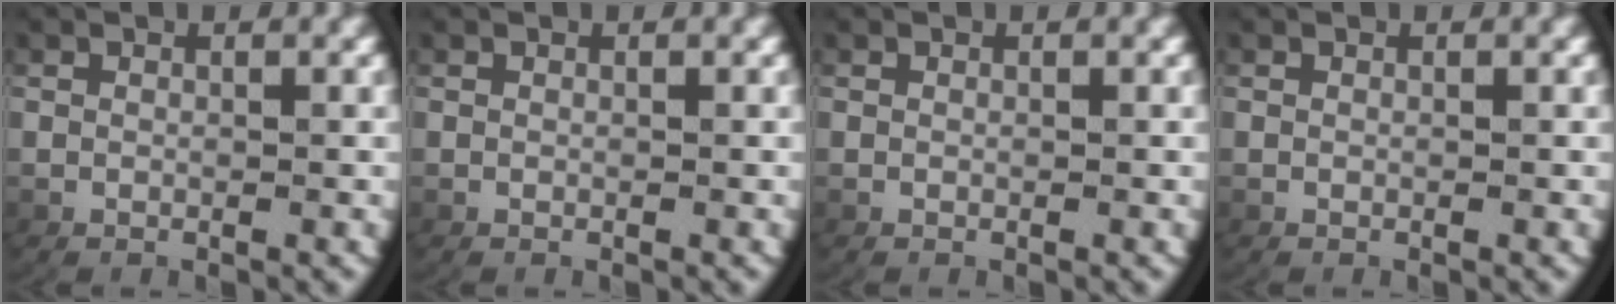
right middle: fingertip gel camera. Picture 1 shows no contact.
{"total": 0.0}
{"total": 0.0}
{"total": 0.0}